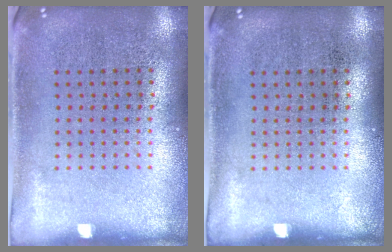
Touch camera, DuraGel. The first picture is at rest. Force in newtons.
{"total": 0.0}